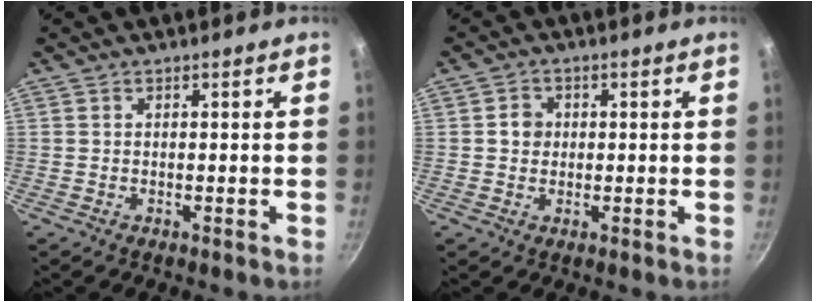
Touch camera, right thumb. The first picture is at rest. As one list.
[{"total": 3.0, "force": [0.2, 2.7, 1.2], "torque": [-0.005, 0.005, -0.001]}]